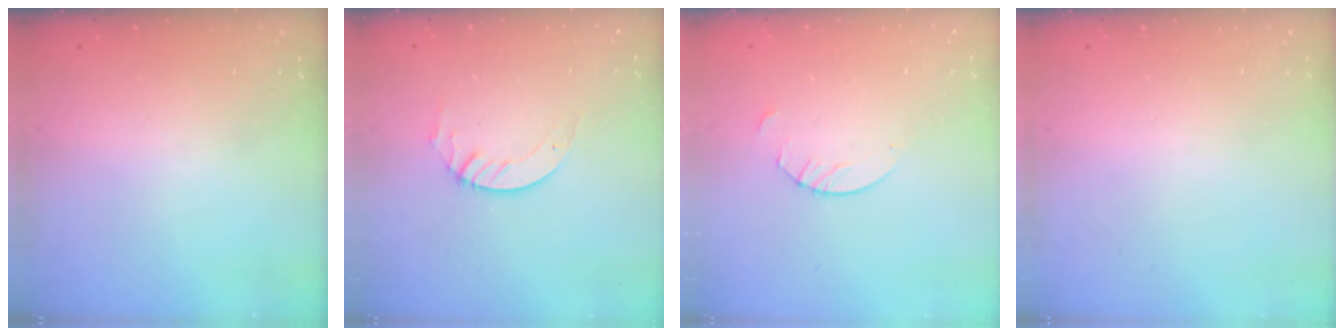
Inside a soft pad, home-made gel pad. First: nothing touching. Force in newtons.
{"total": 4.5, "press": 4.4, "slide": 0.4}
{"total": 2.7, "press": 2.7, "slide": 0.2}
{"total": 0.0}